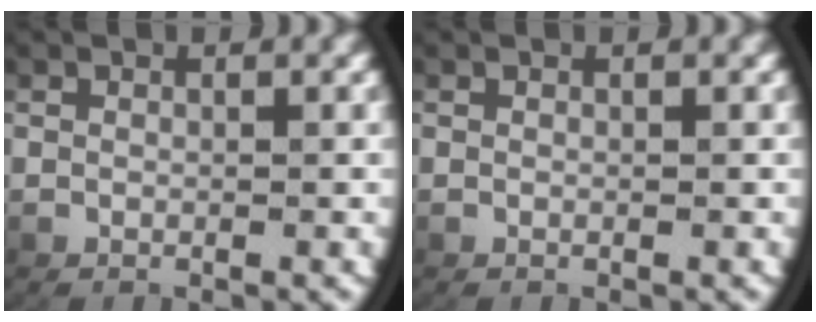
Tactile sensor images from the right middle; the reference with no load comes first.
{"total": 0.0}